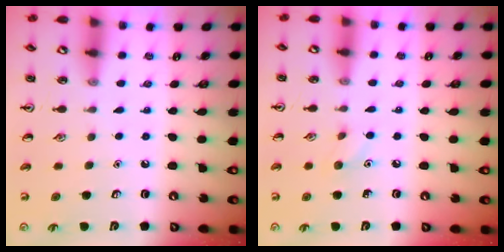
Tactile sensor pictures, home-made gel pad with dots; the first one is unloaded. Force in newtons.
{"total": 5.5, "press": 5.2, "slide": 1.8}